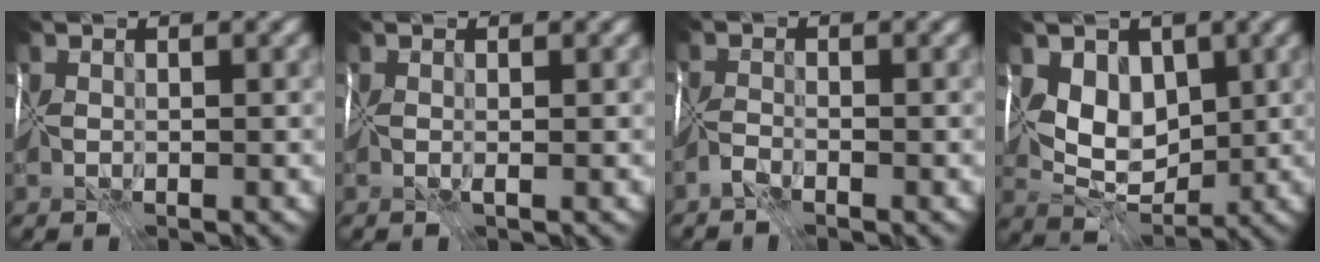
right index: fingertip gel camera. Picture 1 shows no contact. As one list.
[{"total": 0.6, "force": [-0.1, 0.1, 0.6], "torque": [-0.020, -0.004, 0.002]}, {"total": 2.6, "force": [-1.5, -1.6, -1.3], "torque": [0.031, 0.004, -0.032]}, {"total": 2.7, "force": [1.2, 1.6, 1.7], "torque": [-0.019, -0.013, 0.022]}]